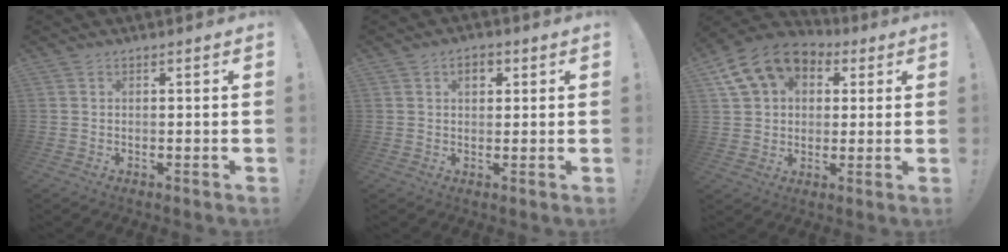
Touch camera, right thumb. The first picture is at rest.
{"total": 4.2, "force": [1.4, 2.7, 2.8], "torque": [-0.031, -0.001, 0.020]}
{"total": 14.4, "force": [6.4, 10.5, 7.4], "torque": [-0.116, -0.025, 0.125]}